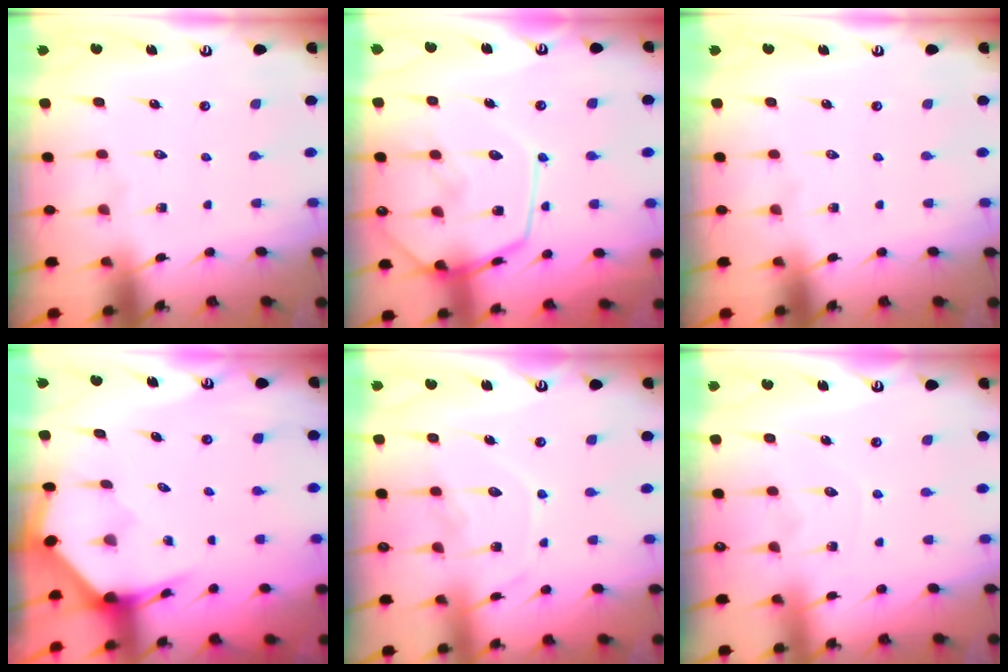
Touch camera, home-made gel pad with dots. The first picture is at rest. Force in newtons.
{"total": 16.7, "press": 16.6, "slide": 1.4}
{"total": 0.0}
{"total": 3.2, "press": 3.2, "slide": 0.3}
{"total": 10.1, "press": 10.1, "slide": 0.7}
{"total": 4.5, "press": 4.4, "slide": 0.5}